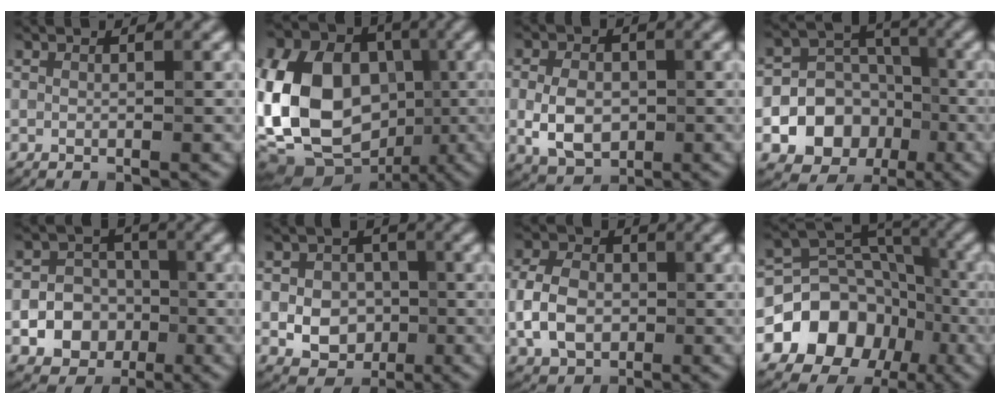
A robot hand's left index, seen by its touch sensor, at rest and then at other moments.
{"total": 18.5, "force": [-2.2, 14.2, 11.6], "torque": [-0.241, 0.015, -0.068]}
{"total": 4.6, "force": [-0.7, 3.2, 3.3], "torque": [-0.069, 0.000, -0.013]}
{"total": 8.1, "force": [-2.7, 6.9, 3.3], "torque": [-0.028, 0.002, -0.072]}
{"total": 7.3, "force": [-1.9, 6.5, 2.6], "torque": [-0.030, 0.009, -0.054]}
{"total": 5.5, "force": [-0.9, 4.5, 3.0], "torque": [-0.029, 0.008, -0.034]}
{"total": 5.0, "force": [-0.8, 3.6, 3.4], "torque": [-0.075, 0.007, -0.020]}
{"total": 12.6, "force": [-5.1, 10.3, 5.2], "torque": [-0.091, -0.004, -0.105]}